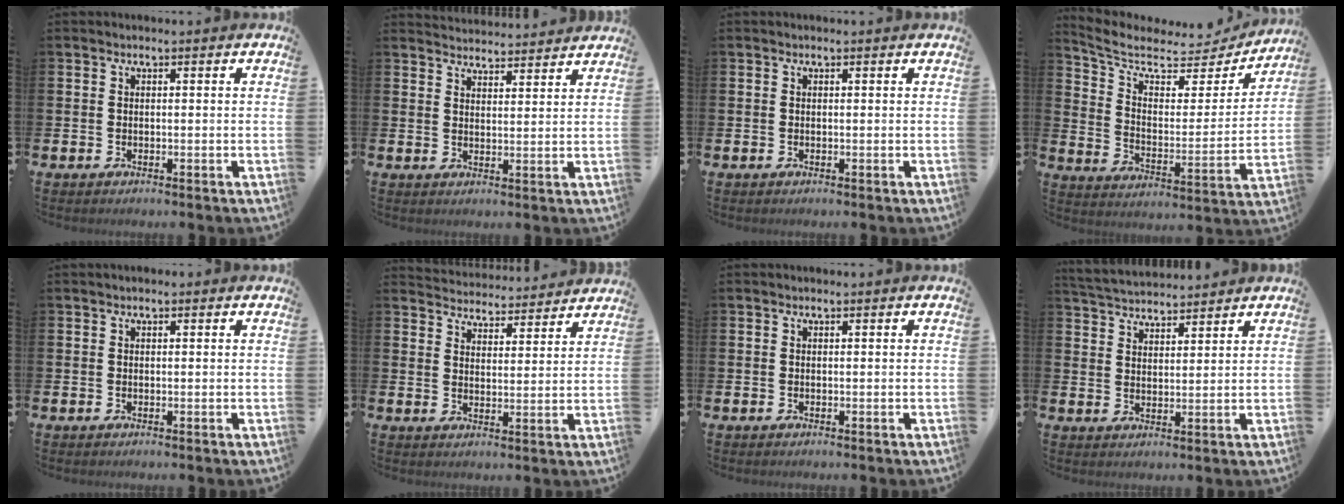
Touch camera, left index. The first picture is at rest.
{"total": 3.8, "force": [3.8, 0.3, -0.4], "torque": [0.002, -0.027, 0.068]}
{"total": 0.0}
{"total": 7.2, "force": [6.1, 2.9, 2.5], "torque": [-0.086, -0.044, 0.098]}
{"total": 0.0}
{"total": 4.5, "force": [4.4, 0.7, -0.4], "torque": [-0.005, -0.039, 0.077]}
{"total": 0.0}
{"total": 4.1, "force": [4.1, 0.6, -0.1], "torque": [-0.020, -0.021, 0.075]}